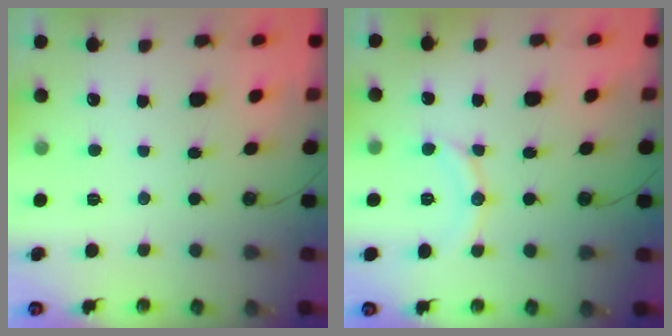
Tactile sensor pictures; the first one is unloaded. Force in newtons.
{"total": 9.4, "press": 9.4, "slide": 0.6}